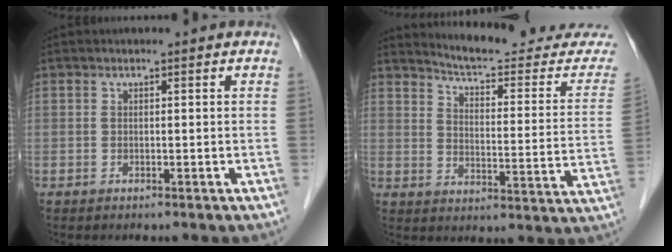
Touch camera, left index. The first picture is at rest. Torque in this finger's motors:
{"motor_torque": [-1.04, -1.10, 0.05, 0.02]}